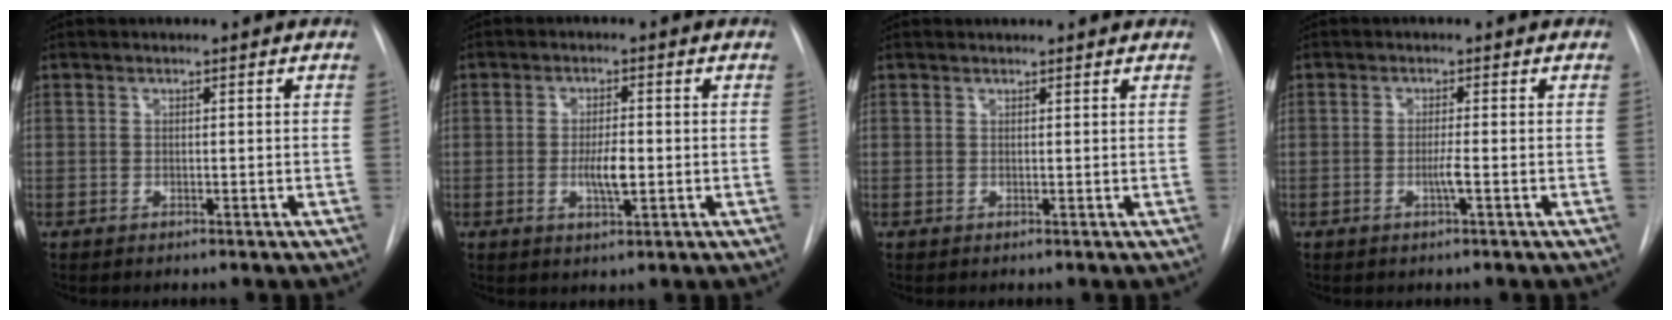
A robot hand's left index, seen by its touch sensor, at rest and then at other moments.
{"total": 4.0, "force": [-0.7, 0.9, 3.9], "torque": [-0.070, -0.003, -0.009]}
{"total": 3.1, "force": [3.0, 0.6, 0.6], "torque": [-0.011, 0.021, 0.034]}
{"total": 1.7, "force": [-0.6, -0.3, 1.6], "torque": [-0.032, -0.003, -0.012]}